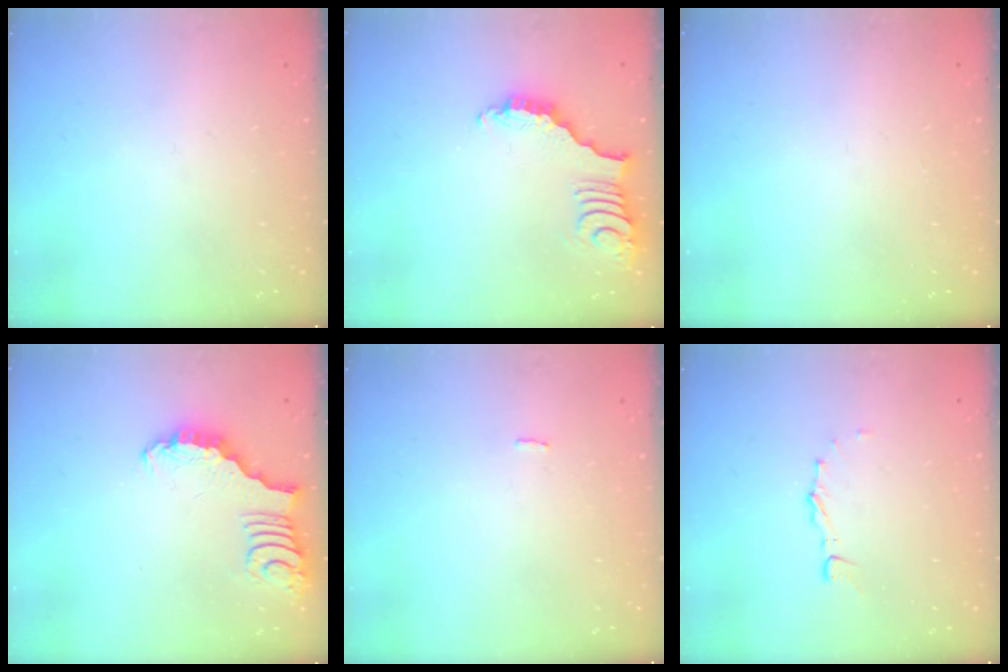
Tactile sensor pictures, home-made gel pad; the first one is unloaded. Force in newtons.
{"total": 3.1, "press": 3.1, "slide": 0.5}
{"total": 1.4, "press": 1.4, "slide": 0.1}
{"total": 3.0, "press": 2.9, "slide": 0.3}
{"total": 0.5, "press": 0.4, "slide": 0.3}
{"total": 4.0, "press": 3.9, "slide": 0.5}